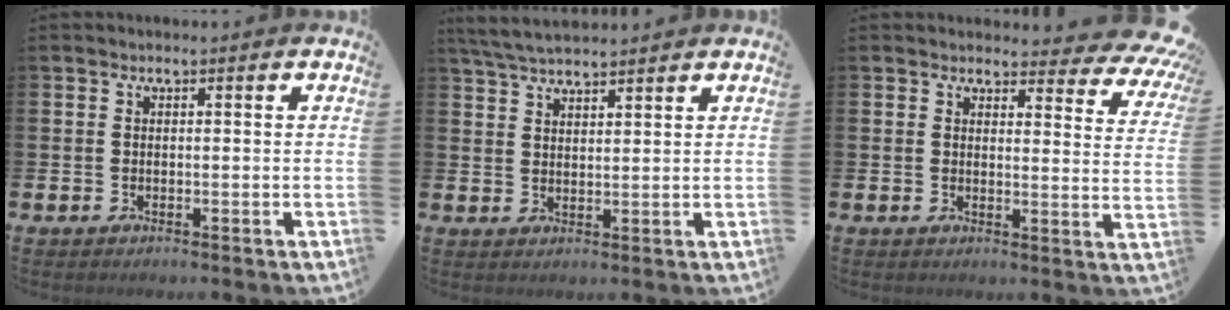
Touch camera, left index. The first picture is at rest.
{"total": 4.4, "force": [4.2, 0.6, 1.2], "torque": [-0.027, -0.016, 0.076]}
{"total": 3.8, "force": [3.4, 1.4, 0.9], "torque": [-0.003, -0.037, 0.051]}